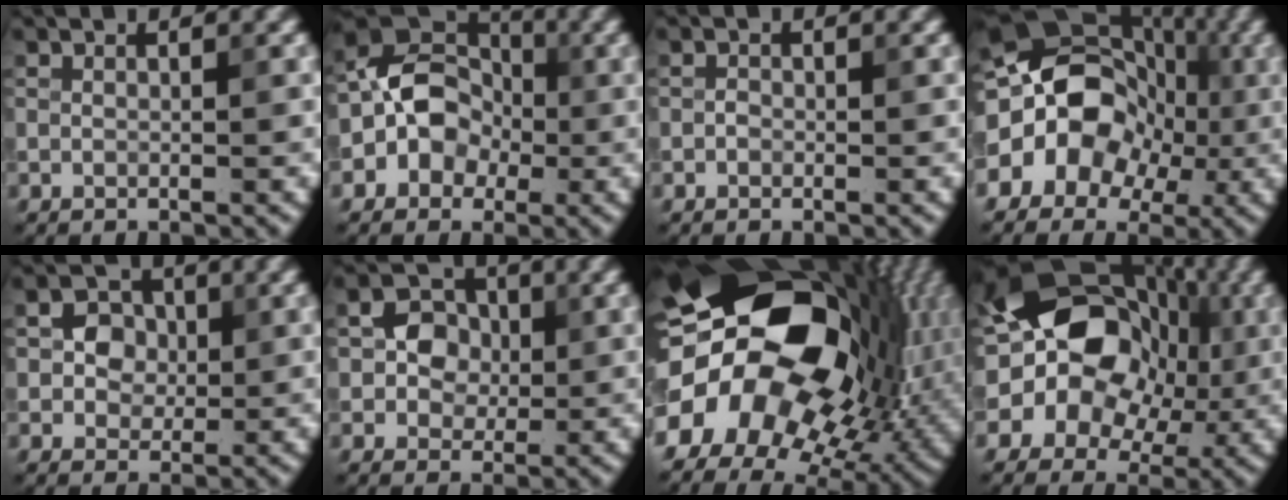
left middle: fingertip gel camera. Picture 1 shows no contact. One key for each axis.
{"total": 6.1, "fx": -1.0, "fy": 5.2, "fz": 3.0, "tx": -0.006, "ty": 0.014, "tz": -0.040}
{"total": 0.6, "fx": -0.2, "fy": 0.5, "fz": 0.2, "tx": -0.002, "ty": -0.001, "tz": -0.006}
{"total": 10.7, "fx": -0.8, "fy": 8.6, "fz": 6.4, "tx": -0.081, "ty": 0.014, "tz": -0.041}
{"total": 2.8, "fx": 0.2, "fy": 2.4, "fz": 1.4, "tx": -0.017, "ty": 0.002, "tz": -0.002}
{"total": 3.4, "fx": 0.2, "fy": 2.9, "fz": 1.8, "tx": -0.022, "ty": 0.003, "tz": -0.005}
{"total": 23.2, "fx": 1.0, "fy": 17.0, "fz": 15.8, "tx": -0.283, "ty": -0.012, "tz": -0.007}
{"total": 13.8, "fx": 1.4, "fy": 10.8, "fz": 8.5, "tx": -0.101, "ty": 0.027, "tz": -0.012}